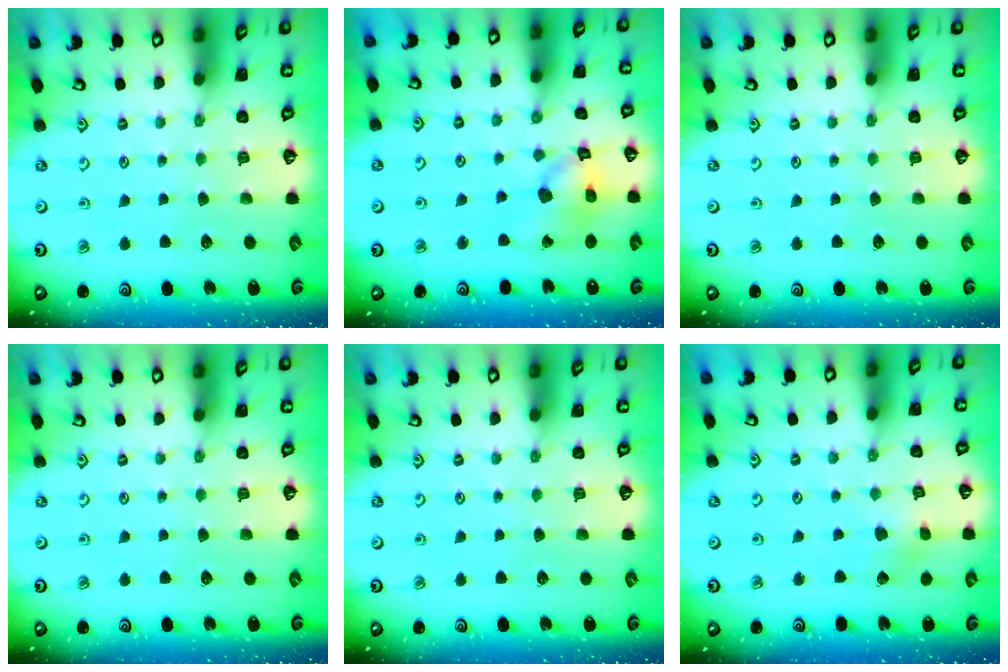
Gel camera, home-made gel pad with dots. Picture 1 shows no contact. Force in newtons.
{"total": 12.0, "press": 11.8, "slide": 1.7}
{"total": 0.0}
{"total": 0.0}
{"total": 0.0}
{"total": 3.0, "press": 2.9, "slide": 0.3}